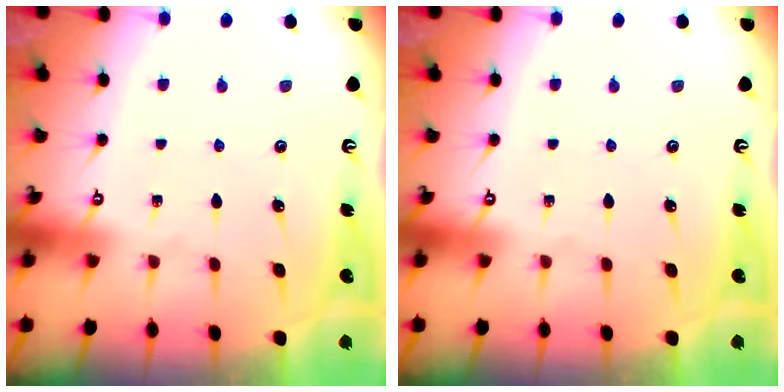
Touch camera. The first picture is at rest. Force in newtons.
{"total": 0.0}